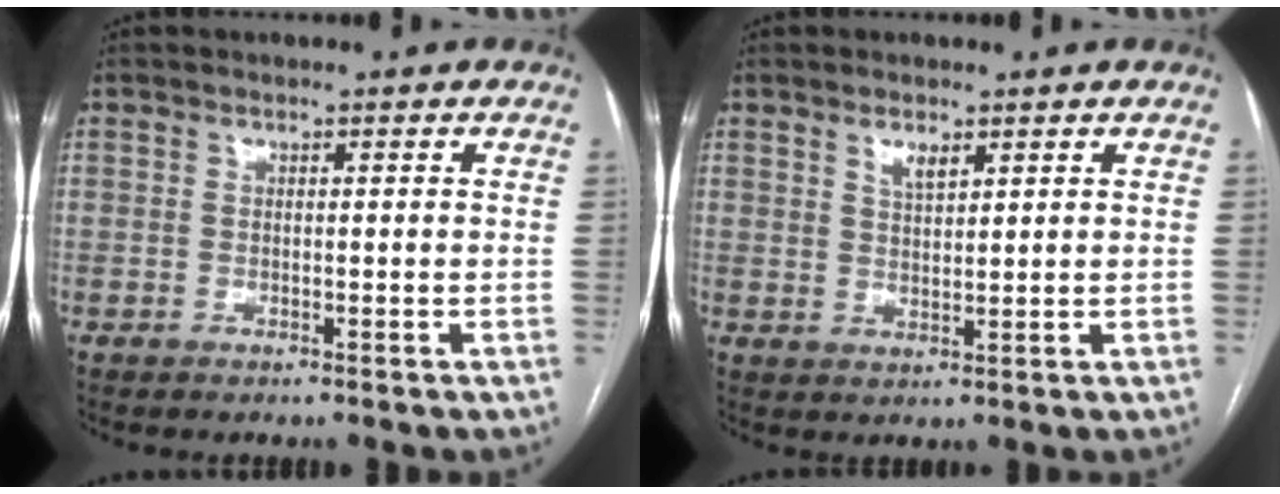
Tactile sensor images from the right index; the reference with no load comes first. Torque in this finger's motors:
{"motor_torque": [0.05, 0.07, 0.04, 0.02]}